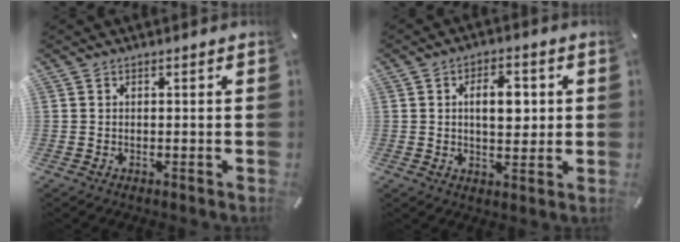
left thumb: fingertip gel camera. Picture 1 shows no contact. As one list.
[{"total": 8.0, "force": [1.3, 4.5, 6.5], "torque": [-0.106, -0.002, 0.015]}]